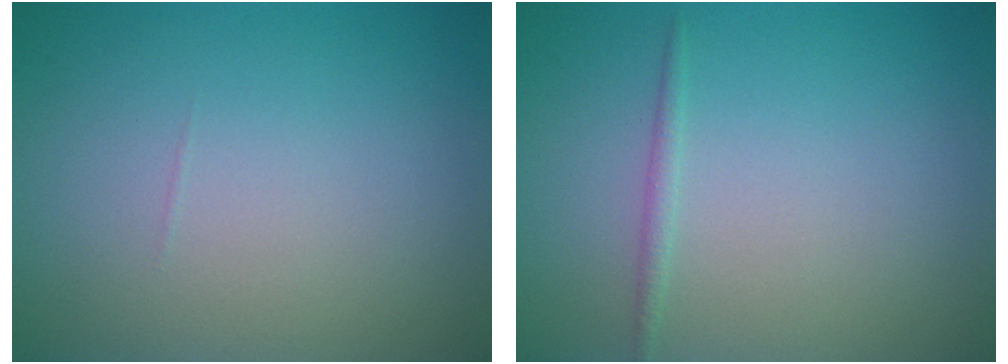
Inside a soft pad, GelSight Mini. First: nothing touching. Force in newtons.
{"total": 0.8, "press": 0.8, "slide": 0.1}